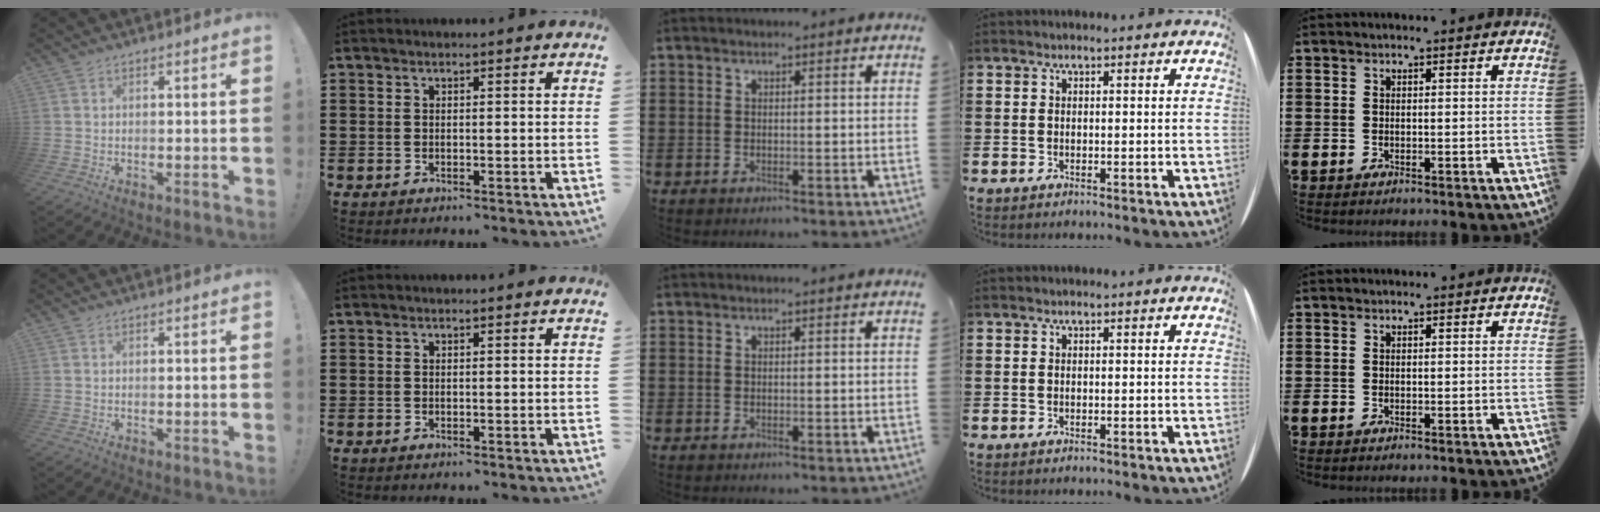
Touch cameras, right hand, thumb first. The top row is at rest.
{}